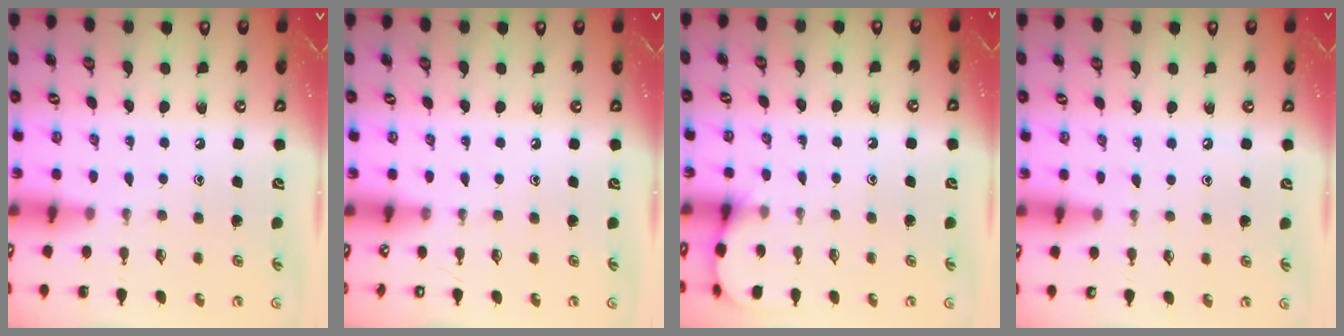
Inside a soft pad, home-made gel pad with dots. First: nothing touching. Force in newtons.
{"total": 0.0}
{"total": 3.3, "press": 3.3, "slide": 0.3}
{"total": 5.0, "press": 5.0, "slide": 0.6}